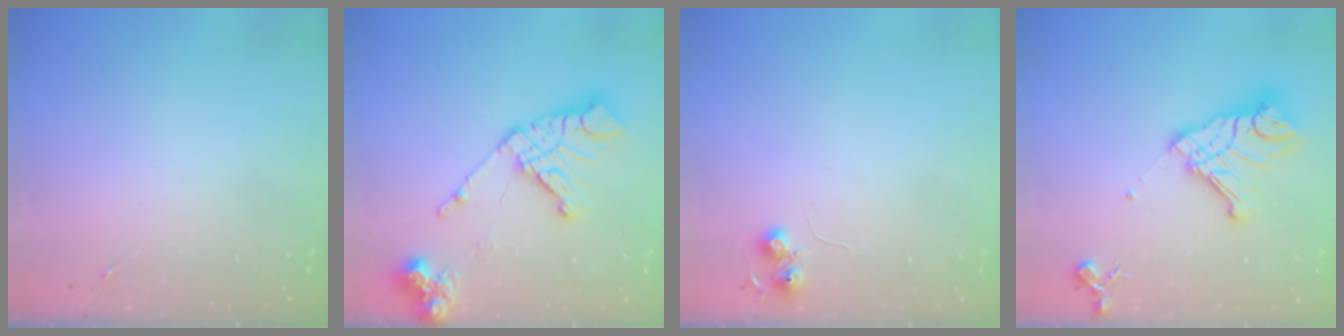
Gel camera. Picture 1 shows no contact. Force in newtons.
{"total": 16.8, "press": 16.7, "slide": 2.2}
{"total": 5.6, "press": 5.6, "slide": 0.8}
{"total": 15.8, "press": 15.7, "slide": 1.7}